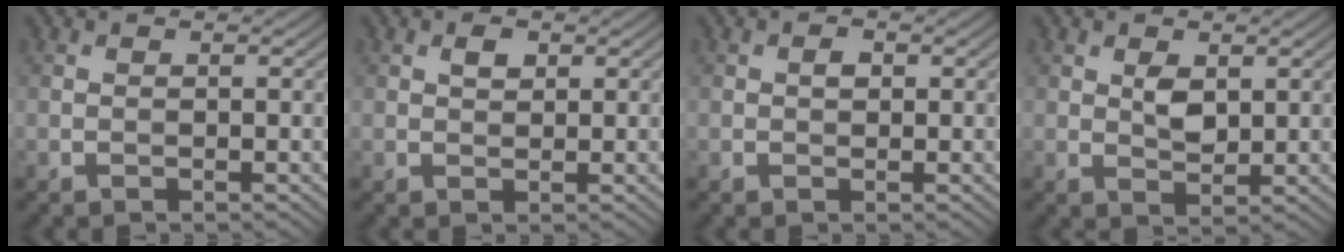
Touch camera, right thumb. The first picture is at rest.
{"total": 1.6, "force": [0.7, 1.0, 1.0], "torque": [-0.017, 0.001, 0.013]}
{"total": 1.1, "force": [0.1, 0.8, 0.8], "torque": [-0.014, 0.001, 0.001]}
{"total": 2.8, "force": [0.9, 1.6, 2.1], "torque": [-0.041, -0.006, 0.019]}